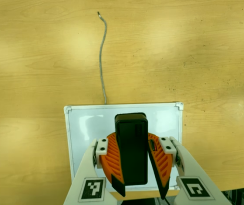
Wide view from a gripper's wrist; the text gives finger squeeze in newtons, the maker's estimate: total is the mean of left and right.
{"total": 13.0, "left": 12.5, "right": 13.4}